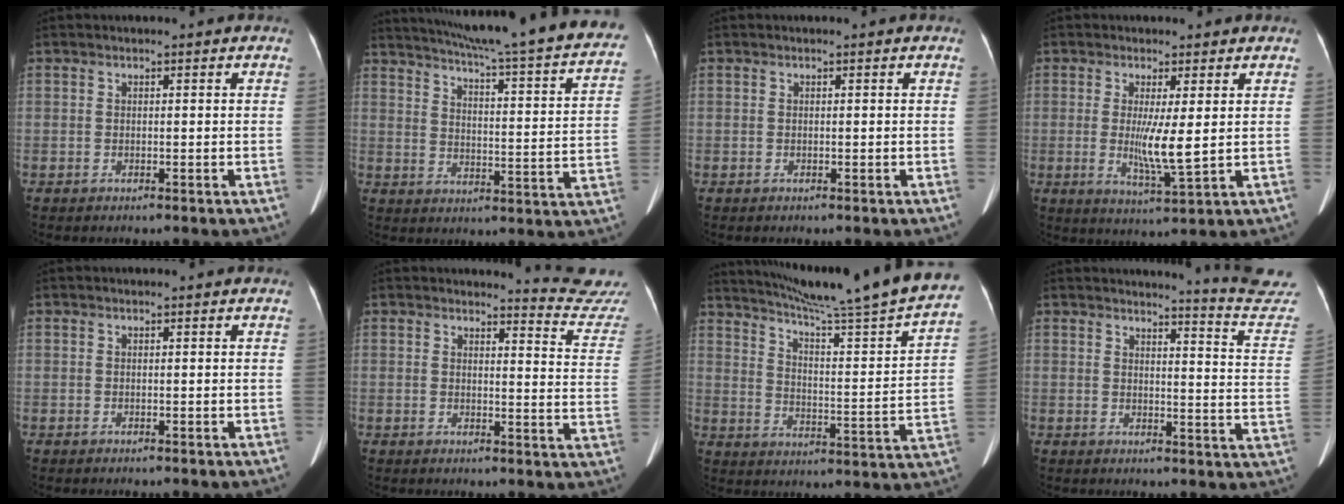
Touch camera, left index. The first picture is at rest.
{"total": 29.7, "force": [25.5, 1.6, 15.1], "torque": [-0.227, -0.062, 0.315]}
{"total": 0.0}
{"total": 5.6, "force": [0.0, 0.0, 5.6], "torque": [-0.109, -0.019, 0.010]}
{"total": 0.0}
{"total": 10.5, "force": [10.4, -1.5, -0.8], "torque": [0.003, -0.118, 0.098]}
{"total": 27.3, "force": [23.9, -1.2, 13.1], "torque": [-0.214, -0.082, 0.319]}
{"total": 13.5, "force": [13.4, -2.0, 0.5], "torque": [-0.003, -0.136, 0.131]}